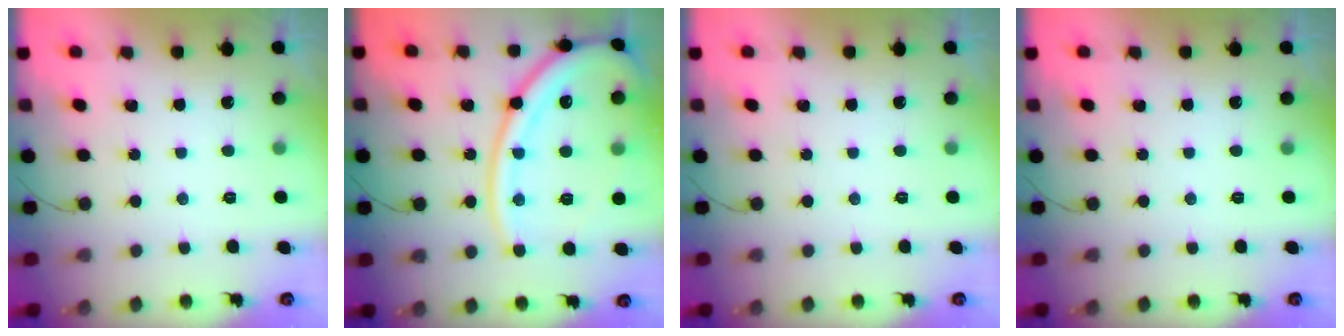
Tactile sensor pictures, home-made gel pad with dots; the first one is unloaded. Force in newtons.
{"total": 18.9, "press": 18.8, "slide": 1.9}
{"total": 0.0}
{"total": 0.0}